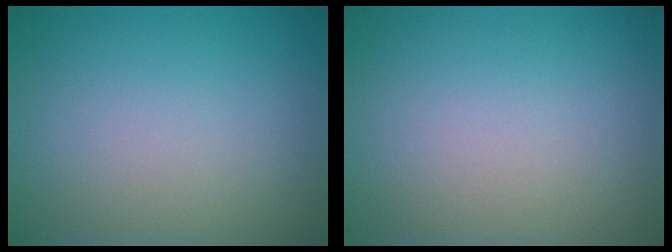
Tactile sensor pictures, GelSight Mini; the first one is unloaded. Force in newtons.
{"total": 0.0}